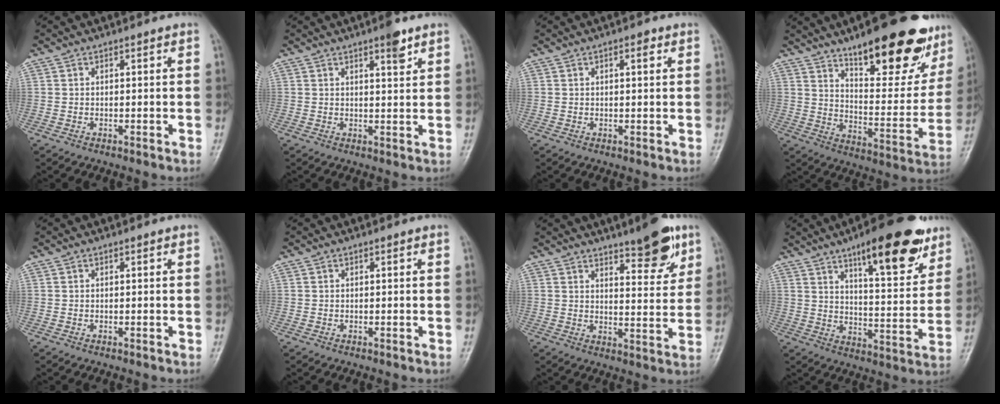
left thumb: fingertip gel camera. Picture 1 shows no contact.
{"total": 3.8, "force": [2.5, 0.9, 2.7], "torque": [-0.033, -0.014, 0.034]}
{"total": 1.9, "force": [0.8, 0.7, 1.5], "torque": [-0.019, 0.000, 0.009]}
{"total": 24.3, "force": [16.2, 8.2, 16.2], "torque": [-0.172, -0.075, 0.238]}
{"total": 0.0}
{"total": 0.0}
{"total": 9.8, "force": [6.5, 2.9, 6.8], "torque": [-0.072, -0.041, 0.093]}
{"total": 18.4, "force": [11.4, 5.6, 13.3], "torque": [-0.152, -0.055, 0.172]}